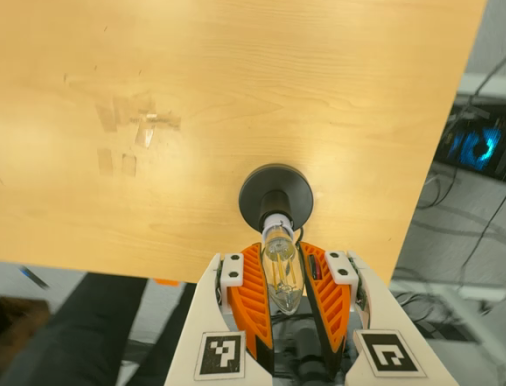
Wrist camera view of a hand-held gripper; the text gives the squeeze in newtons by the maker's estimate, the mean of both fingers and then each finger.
{"total": 11.6, "left": 11.8, "right": 11.5}